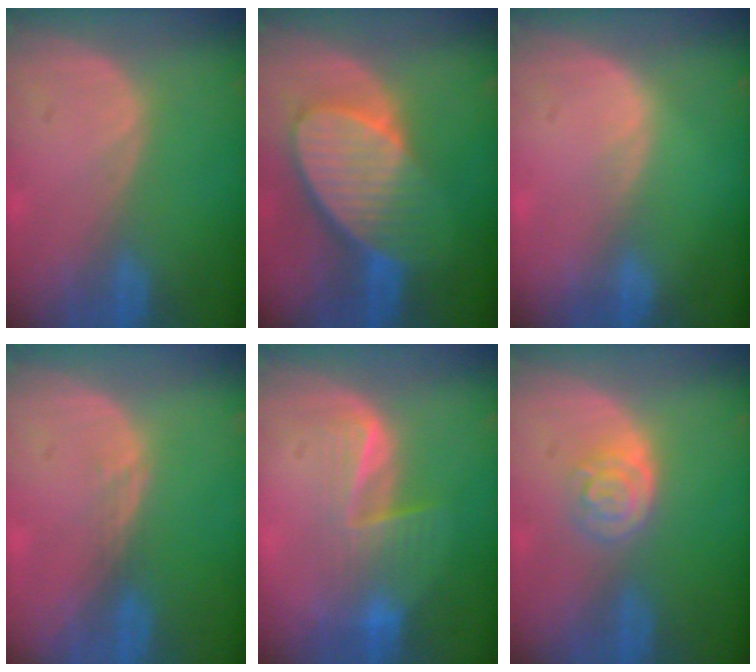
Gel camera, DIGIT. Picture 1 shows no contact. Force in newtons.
{"total": 9.6, "press": 8.4, "slide": 4.6}
{"total": 0.8, "press": 0.5, "slide": 0.7}
{"total": 1.1, "press": 0.9, "slide": 0.7}
{"total": 6.4, "press": 6.2, "slide": 1.9}
{"total": 4.3, "press": 3.8, "slide": 2.0}